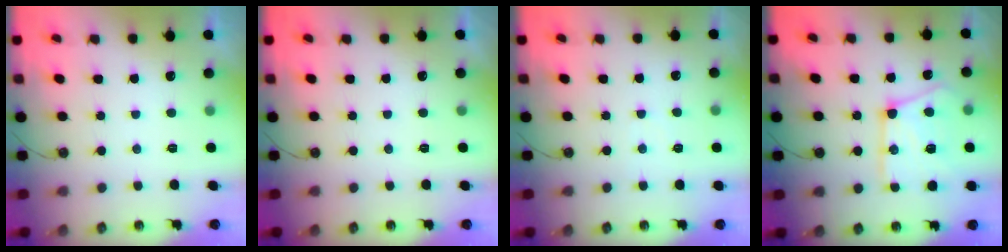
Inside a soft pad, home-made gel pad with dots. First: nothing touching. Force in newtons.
{"total": 0.0}
{"total": 1.9, "press": 1.9, "slide": 0.3}
{"total": 18.6, "press": 18.5, "slide": 2.0}